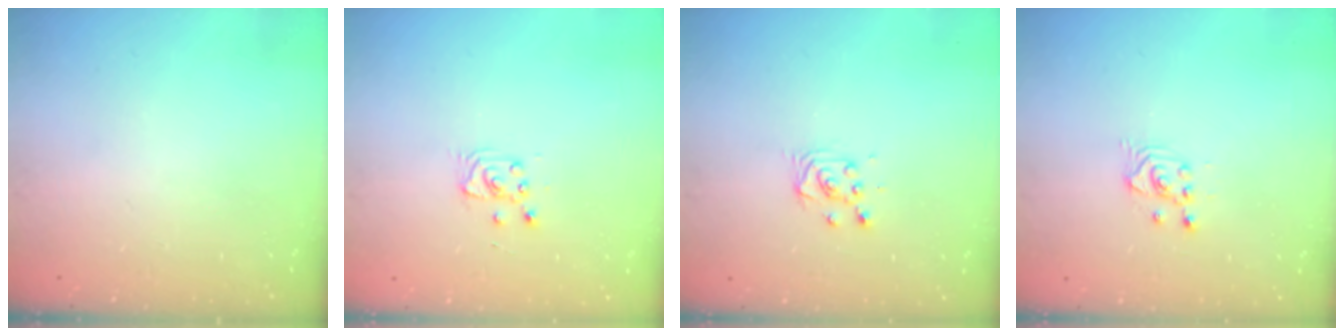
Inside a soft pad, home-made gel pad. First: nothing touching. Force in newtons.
{"total": 3.6, "press": 3.6, "slide": 0.4}
{"total": 3.8, "press": 3.7, "slide": 0.5}
{"total": 2.5, "press": 2.5, "slide": 0.3}